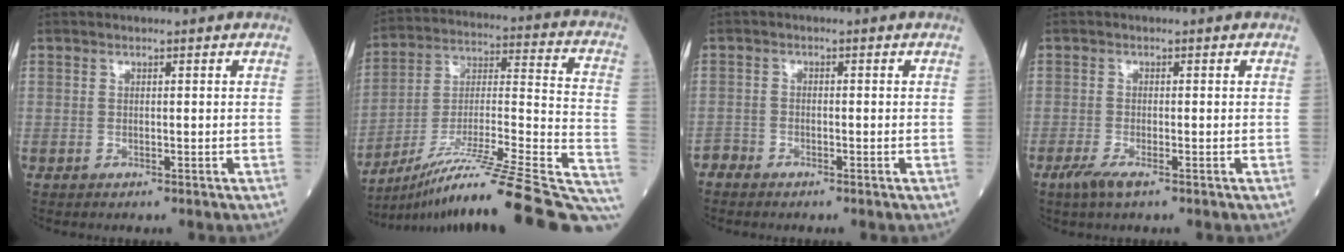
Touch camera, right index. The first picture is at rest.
{"total": 28.8, "force": [-23.0, 0.8, 17.3], "torque": [-0.194, -0.009, -0.358]}
{"total": 2.0, "force": [-1.6, 0.4, 1.1], "torque": [-0.029, -0.005, -0.032]}
{"total": 2.7, "force": [-1.7, 0.4, 2.1], "torque": [-0.048, -0.007, -0.035]}